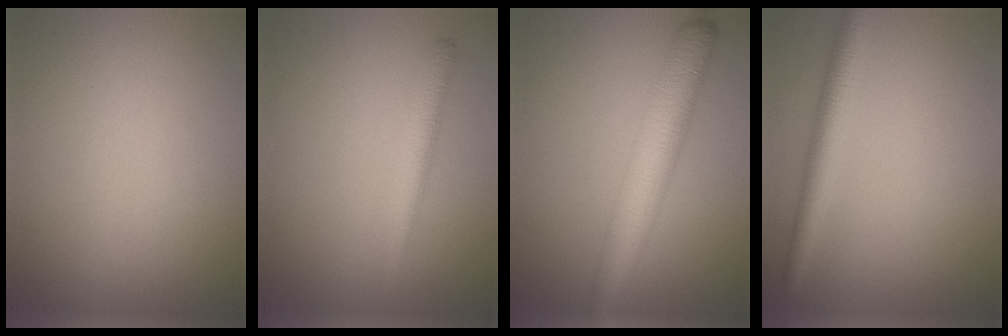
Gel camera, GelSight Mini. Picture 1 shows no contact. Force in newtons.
{"total": 2.2, "press": 2.2, "slide": 0.1}
{"total": 6.5, "press": 6.5, "slide": 0.2}
{"total": 3.0, "press": 3.0, "slide": 0.0}